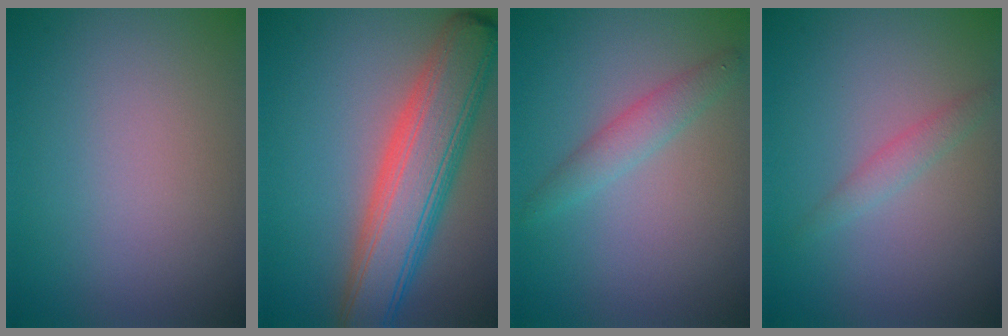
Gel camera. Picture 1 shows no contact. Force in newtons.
{"total": 8.7, "press": 8.7, "slide": 0.4}
{"total": 2.1, "press": 2.1, "slide": 0.0}
{"total": 1.4, "press": 1.4, "slide": 0.0}